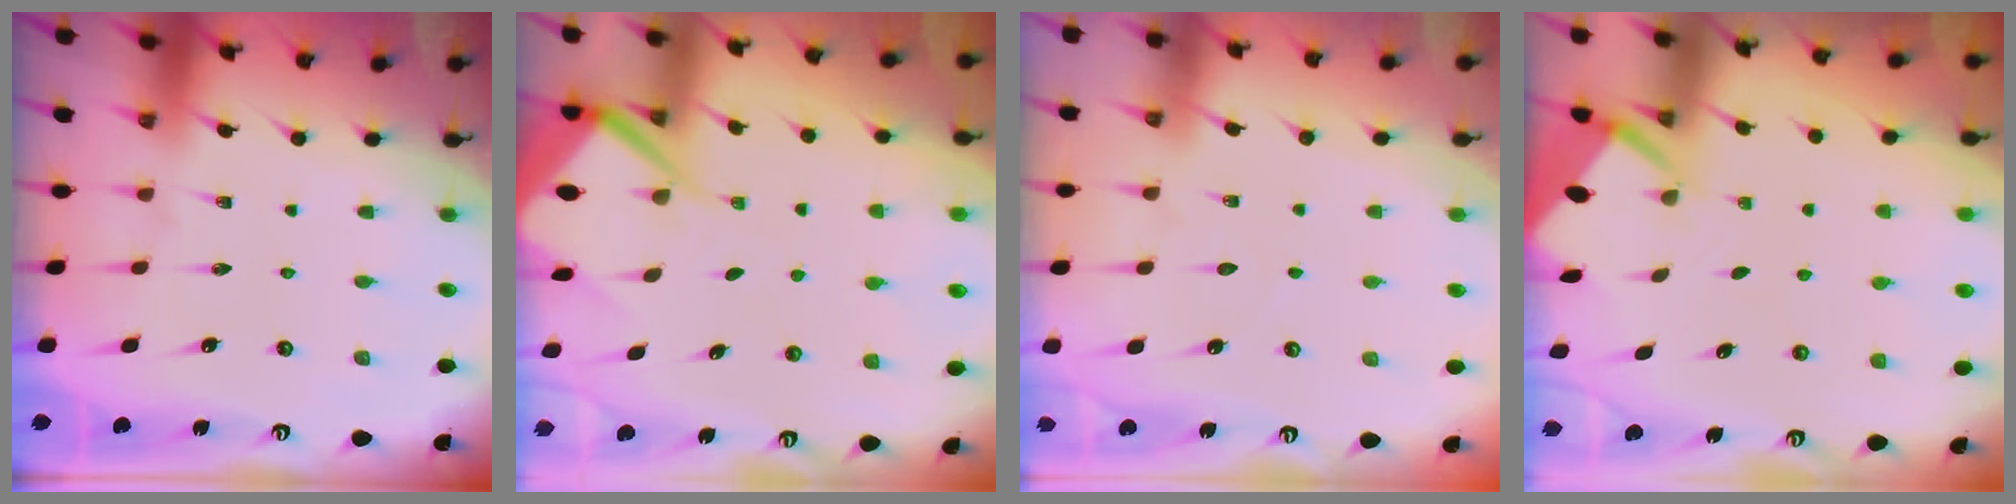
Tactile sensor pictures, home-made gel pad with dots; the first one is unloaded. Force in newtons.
{"total": 6.6, "press": 6.6, "slide": 0.6}
{"total": 2.3, "press": 2.3, "slide": 0.3}
{"total": 2.6, "press": 2.6, "slide": 0.1}